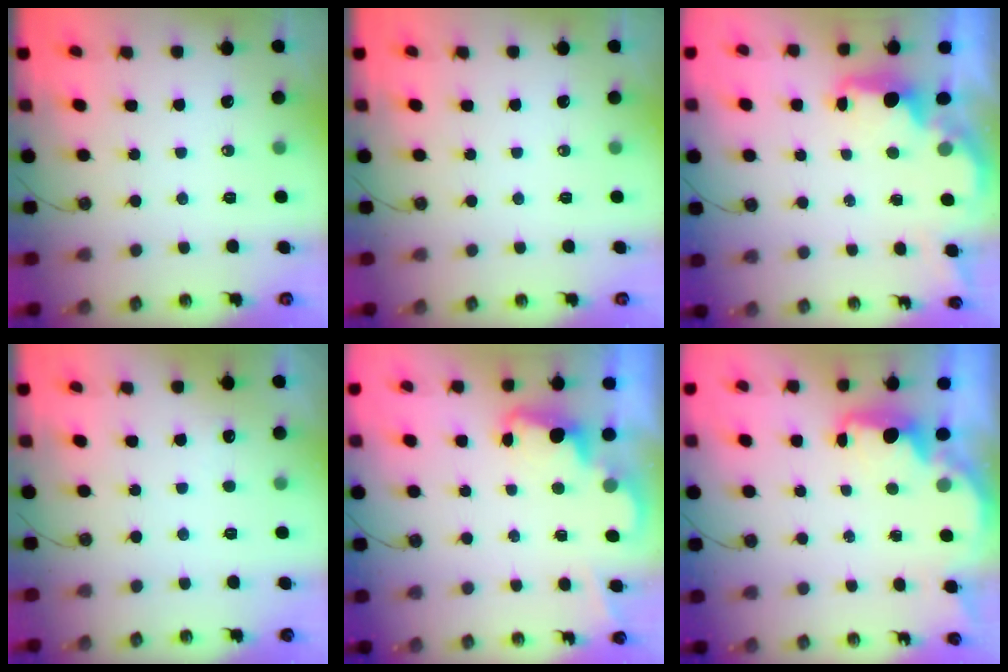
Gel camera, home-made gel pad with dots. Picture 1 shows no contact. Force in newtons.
{"total": 0.0}
{"total": 2.2, "press": 2.1, "slide": 0.8}
{"total": 1.9, "press": 1.7, "slide": 0.9}
{"total": 2.5, "press": 2.4, "slide": 0.5}
{"total": 2.5, "press": 2.3, "slide": 0.8}